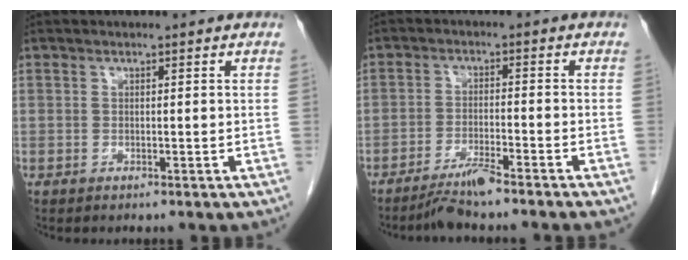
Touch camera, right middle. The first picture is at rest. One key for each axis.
{"total": 4.9, "fx": -4.1, "fy": -0.9, "fz": 2.5, "tx": -0.049, "ty": -0.019, "tz": -0.079}